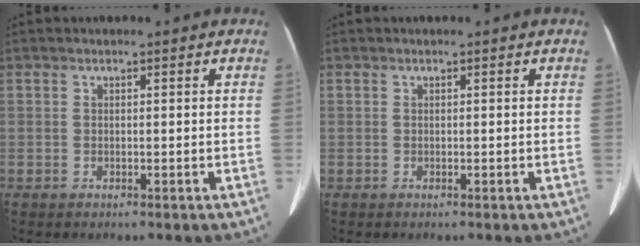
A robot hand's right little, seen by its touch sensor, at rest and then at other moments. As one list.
[{"total": 0.0}]